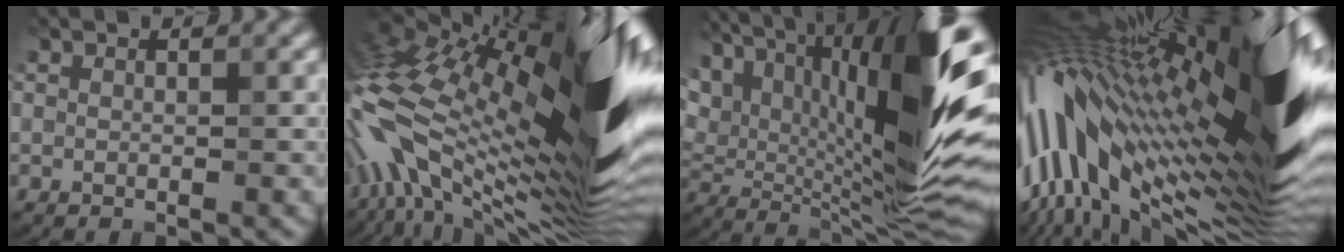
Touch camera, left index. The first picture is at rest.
{"total": 20.3, "force": [0.1, 7.0, 19.1], "torque": [-0.328, 0.006, -0.020]}
{"total": 17.7, "force": [6.8, 5.5, 15.4], "torque": [-0.238, 0.015, 0.111]}
{"total": 20.2, "force": [1.9, 5.4, 19.4], "torque": [-0.360, -0.011, 0.037]}